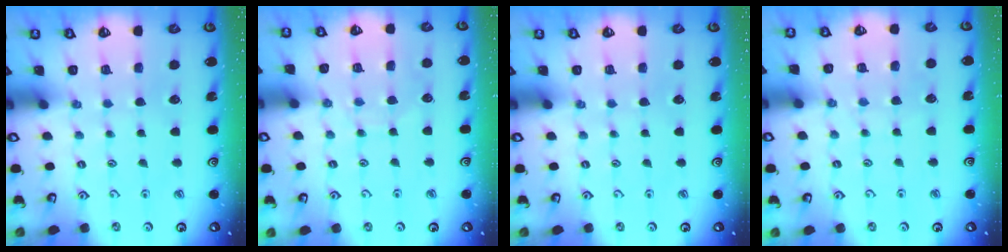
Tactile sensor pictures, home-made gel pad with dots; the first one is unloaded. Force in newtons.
{"total": 6.4, "press": 6.3, "slide": 0.6}
{"total": 0.0}
{"total": 3.9, "press": 3.8, "slide": 0.5}